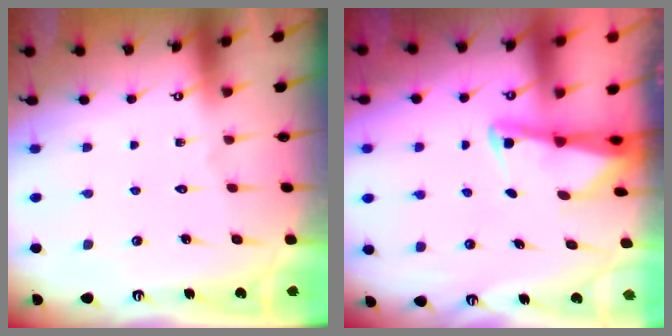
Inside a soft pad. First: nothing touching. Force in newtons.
{"total": 2.3, "press": 2.3, "slide": 0.4}